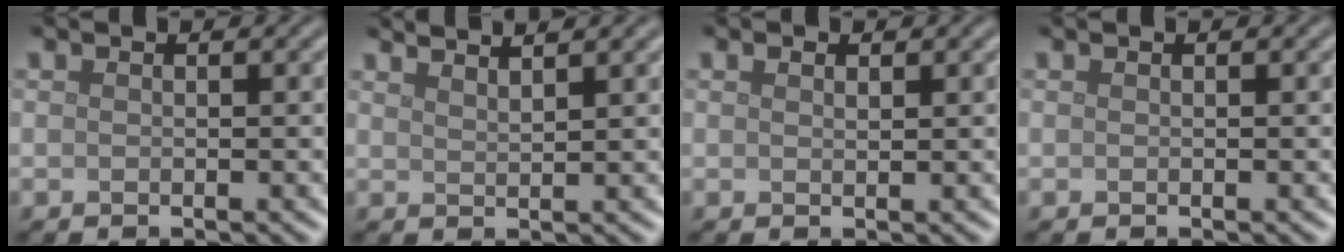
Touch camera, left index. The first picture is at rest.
{"total": 3.3, "force": [2.8, 0.8, 1.5], "torque": [0.004, 0.015, 0.019]}
{"total": 0.7, "force": [0.5, 0.3, 0.5], "torque": [-0.010, -0.002, 0.009]}
{"total": 0.0}